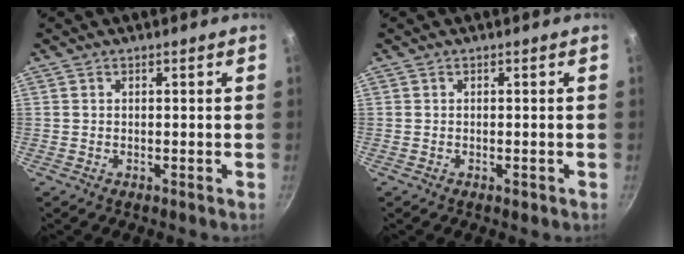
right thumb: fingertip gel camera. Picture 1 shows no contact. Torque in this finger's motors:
{"motor_torque": [0.06, 0.00, 0.23, -0.06, 0.05]}